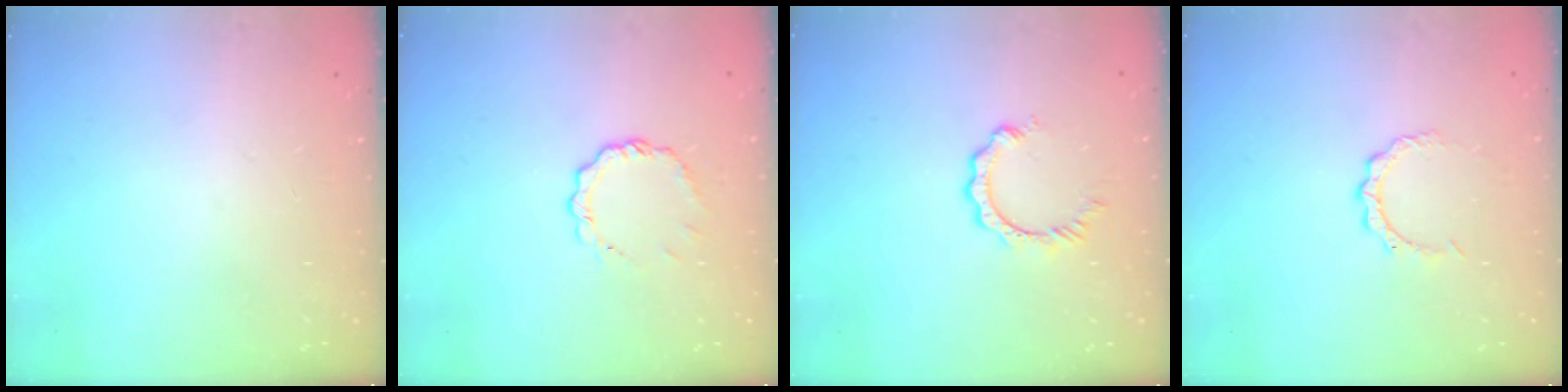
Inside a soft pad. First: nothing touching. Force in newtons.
{"total": 5.9, "press": 5.9, "slide": 0.4}
{"total": 2.9, "press": 2.9, "slide": 0.4}
{"total": 3.0, "press": 3.0, "slide": 0.2}